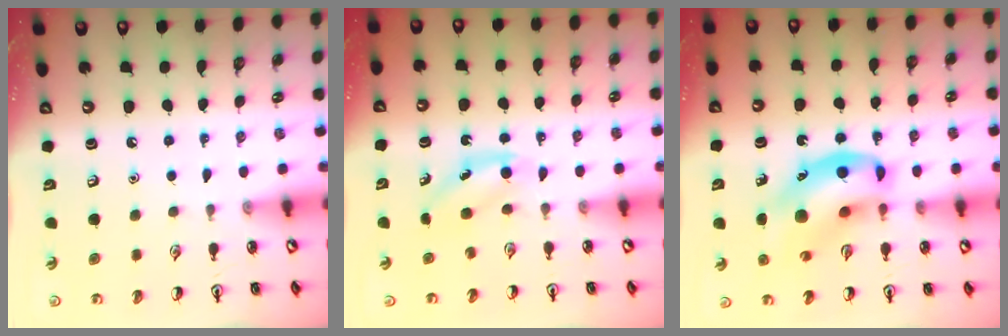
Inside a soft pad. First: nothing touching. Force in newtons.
{"total": 4.0, "press": 3.9, "slide": 0.9}
{"total": 12.9, "press": 12.4, "slide": 3.5}